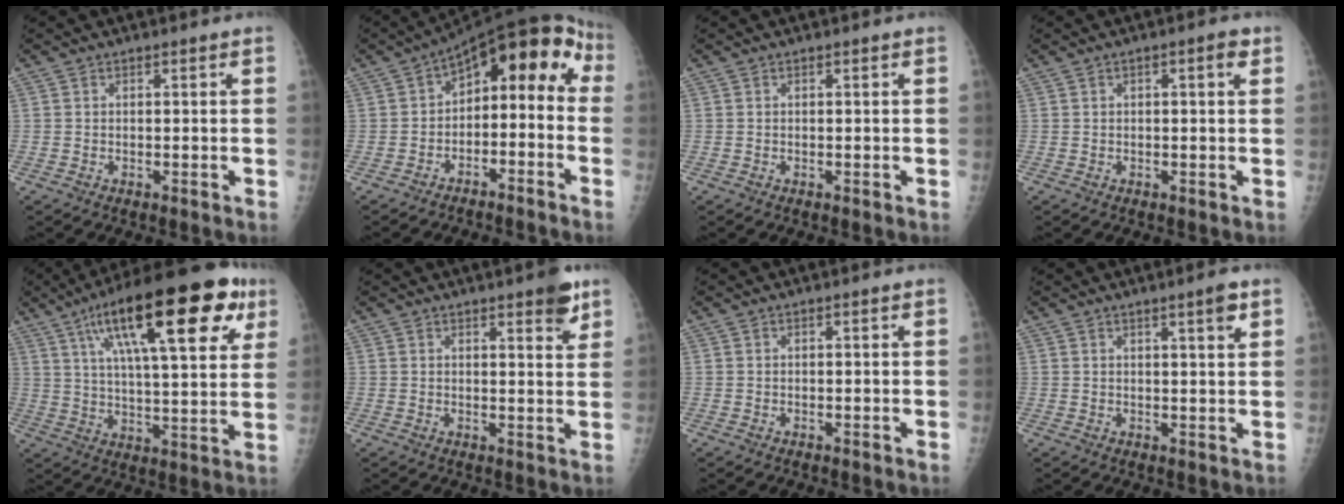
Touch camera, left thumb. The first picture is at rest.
{"total": 13.5, "force": [-2.8, 8.1, 10.4], "torque": [-0.113, 0.083, -0.047]}
{"total": 0.0}
{"total": 2.3, "force": [0.8, 0.7, 2.0], "torque": [-0.028, 0.004, 0.008]}
{"total": 26.6, "force": [12.4, 8.3, 22.1], "torque": [-0.323, -0.001, 0.190]}
{"total": 5.1, "force": [3.2, 1.4, 3.8], "torque": [-0.037, -0.016, 0.037]}
{"total": 0.0}
{"total": 3.2, "force": [1.9, 0.2, 2.6], "torque": [-0.036, -0.011, 0.028]}